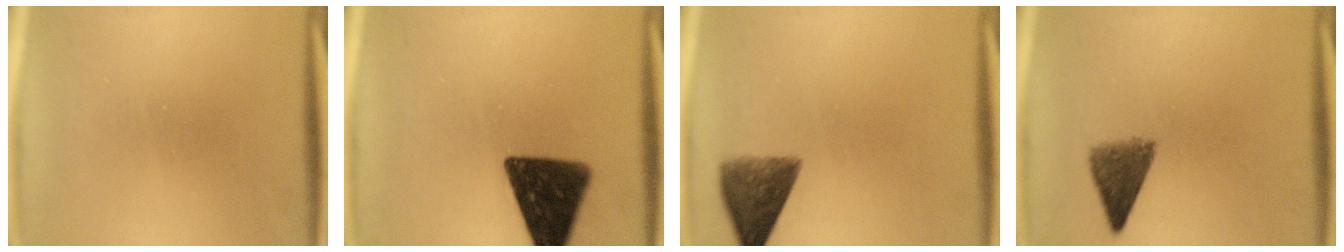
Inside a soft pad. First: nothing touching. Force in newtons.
{"total": 14.2}
{"total": 7.3}
{"total": 5.0}